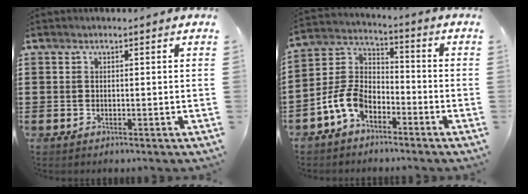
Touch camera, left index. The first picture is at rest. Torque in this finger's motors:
{"motor_torque": [1.29, 0.85, 0.36, 0.16]}